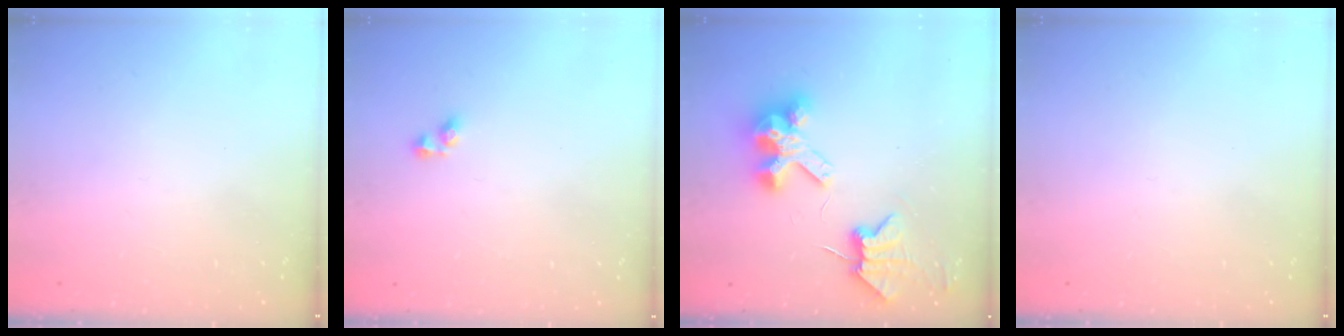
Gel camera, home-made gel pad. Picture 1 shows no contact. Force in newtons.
{"total": 2.7, "press": 2.7, "slide": 0.4}
{"total": 8.9, "press": 8.8, "slide": 1.1}
{"total": 0.0}